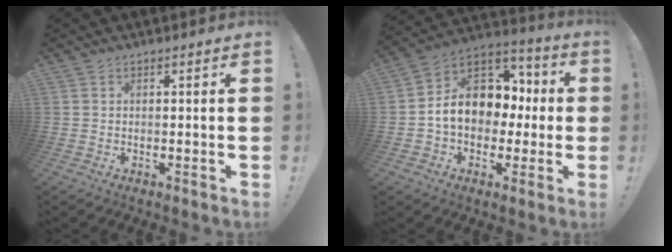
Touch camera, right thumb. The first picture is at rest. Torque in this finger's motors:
{"motor_torque": [2.19, 2.32, 1.44, -0.36, 0.07]}